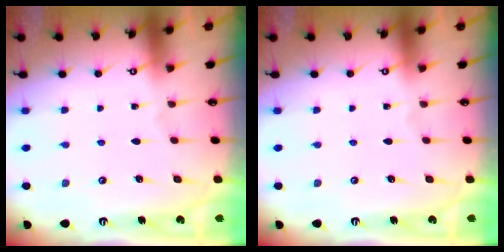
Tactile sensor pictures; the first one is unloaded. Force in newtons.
{"total": 0.0}